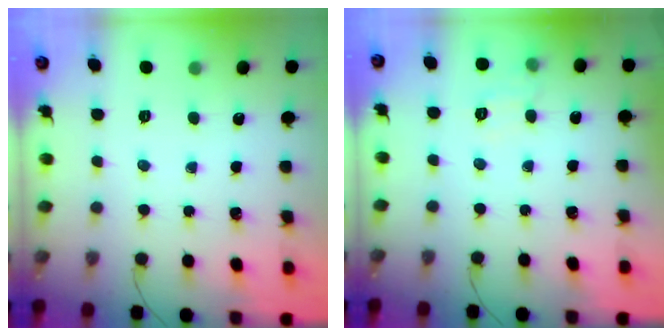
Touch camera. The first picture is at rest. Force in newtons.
{"total": 7.4, "press": 7.3, "slide": 1.6}